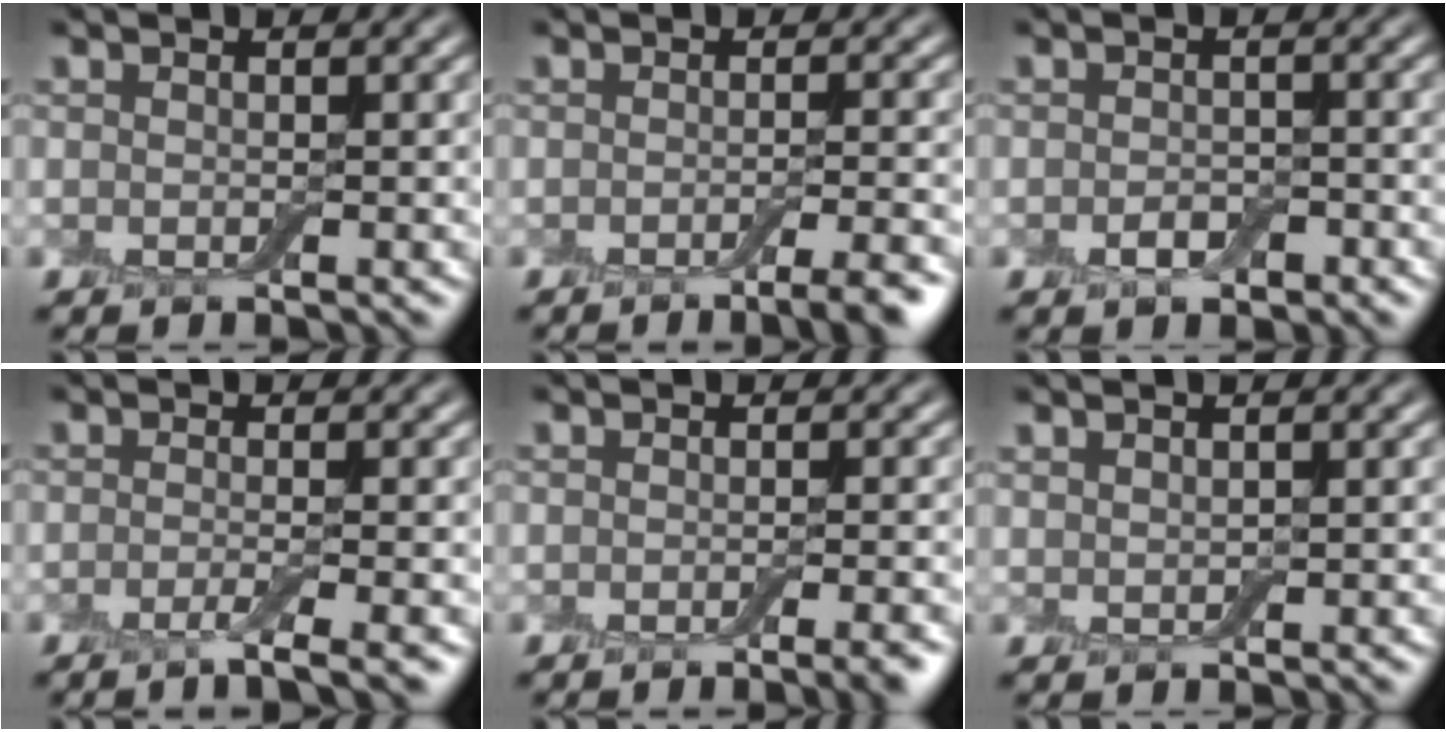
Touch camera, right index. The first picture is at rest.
{"total": 4.1, "force": [-2.6, 0.8, 3.0], "torque": [-0.032, 0.000, -0.040]}
{"total": 1.9, "force": [-0.8, 1.2, 1.2], "torque": [-0.020, 0.000, -0.017]}
{"total": 2.9, "force": [-1.4, 0.6, 2.5], "torque": [-0.030, -0.004, -0.035]}
{"total": 2.7, "force": [-1.7, 0.5, 2.0], "torque": [-0.016, 0.001, -0.024]}
{"total": 0.9, "force": [0.7, 0.3, 0.5], "torque": [-0.014, 0.002, 0.014]}